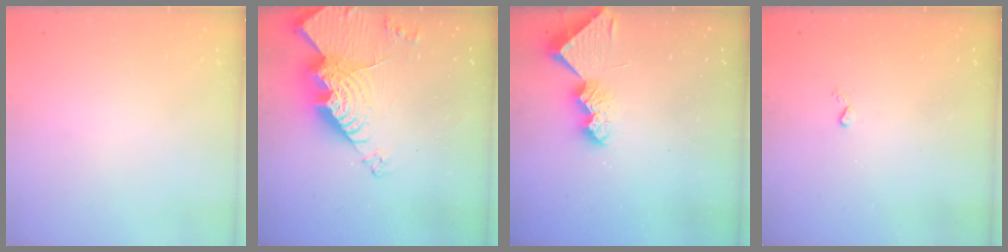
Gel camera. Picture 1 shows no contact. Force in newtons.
{"total": 20.2, "press": 20.1, "slide": 2.1}
{"total": 8.3, "press": 8.3, "slide": 0.6}
{"total": 2.6, "press": 2.6, "slide": 0.5}